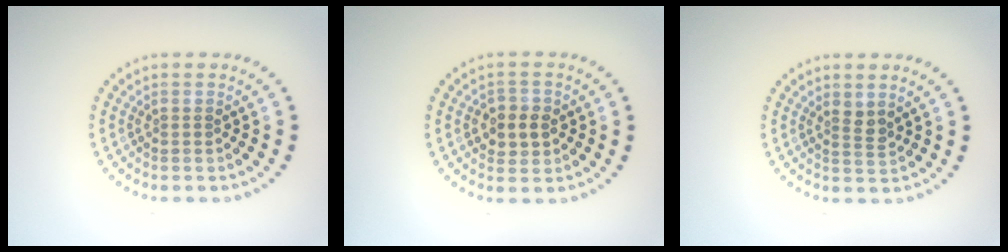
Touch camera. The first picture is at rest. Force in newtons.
{"total": 2.6, "press": 2.6, "slide": 0.4}
{"total": 1.3, "press": 1.0, "slide": 0.7}